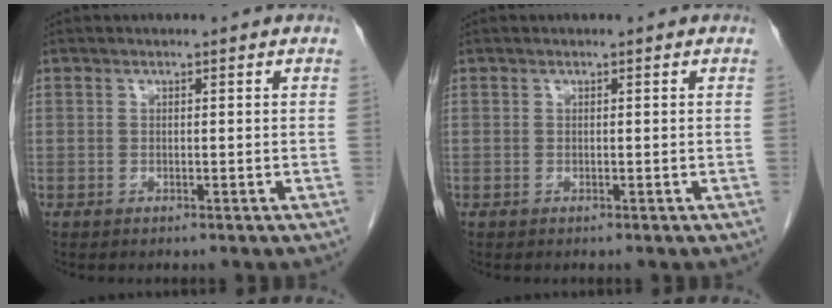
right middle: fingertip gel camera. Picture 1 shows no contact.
{"total": 0.0}